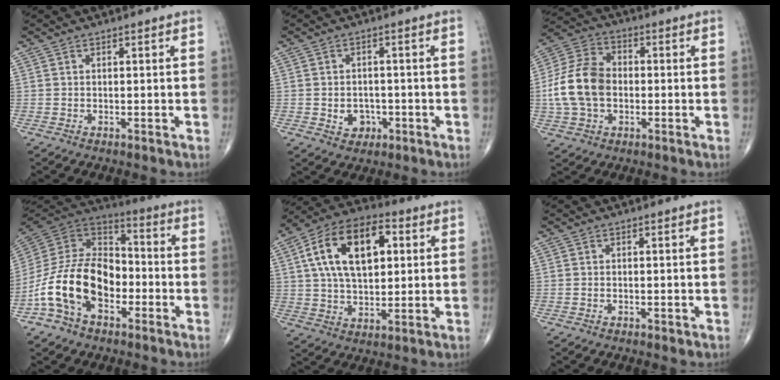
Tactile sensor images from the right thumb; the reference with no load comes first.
{"total": 4.2, "force": [-1.2, 3.5, 2.0], "torque": [-0.011, 0.007, -0.012]}
{"total": 13.3, "force": [-1.2, 9.3, 9.4], "torque": [-0.178, 0.027, -0.027]}
{"total": 18.4, "force": [-6.0, 12.0, 12.6], "torque": [-0.217, 0.061, -0.116]}
{"total": 18.0, "force": [4.6, 10.0, 14.1], "torque": [-0.230, 0.014, 0.075]}
{"total": 0.8, "force": [-0.3, 0.4, 0.6], "torque": [-0.011, 0.000, -0.003]}